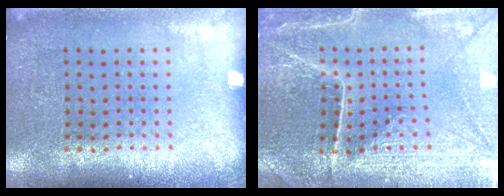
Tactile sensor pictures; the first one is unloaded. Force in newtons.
{"total": 2.9, "press": 2.9, "slide": 0.2}